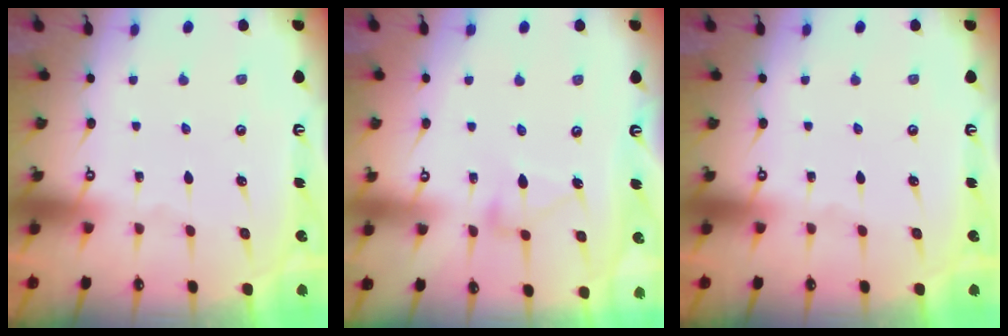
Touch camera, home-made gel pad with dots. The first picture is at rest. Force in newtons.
{"total": 6.3, "press": 6.3, "slide": 0.5}
{"total": 0.0}